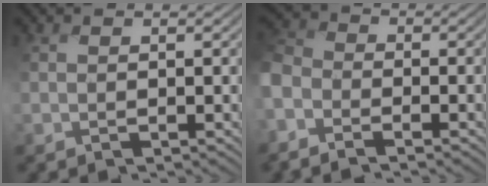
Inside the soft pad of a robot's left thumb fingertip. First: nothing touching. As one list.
[{"total": 5.2, "force": [-3.4, 3.3, 2.0], "torque": [-0.074, -0.005, -0.091]}]